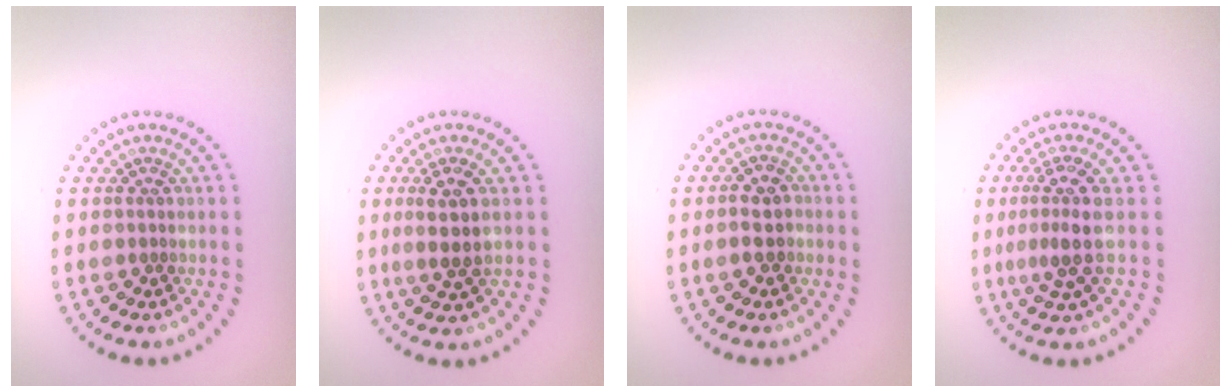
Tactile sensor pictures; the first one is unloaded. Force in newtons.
{"total": 2.6, "press": 2.2, "slide": 1.4}
{"total": 2.4, "press": 2.3, "slide": 0.6}
{"total": 3.0, "press": 2.2, "slide": 2.1}